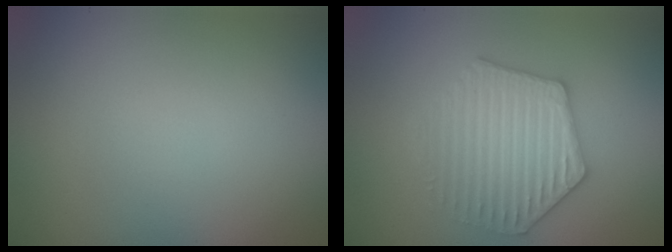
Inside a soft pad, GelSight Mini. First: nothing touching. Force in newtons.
{"total": 4.1, "press": 4.1, "slide": 0.7}